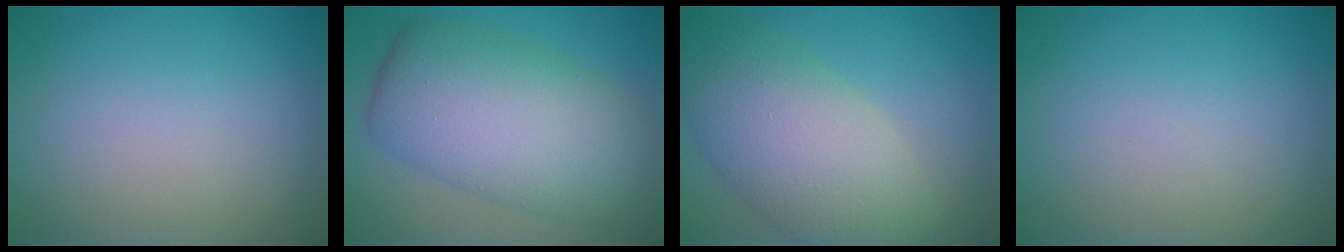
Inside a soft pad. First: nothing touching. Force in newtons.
{"total": 10.3, "press": 10.3, "slide": 0.5}
{"total": 9.0, "press": 8.9, "slide": 0.7}
{"total": 0.0}